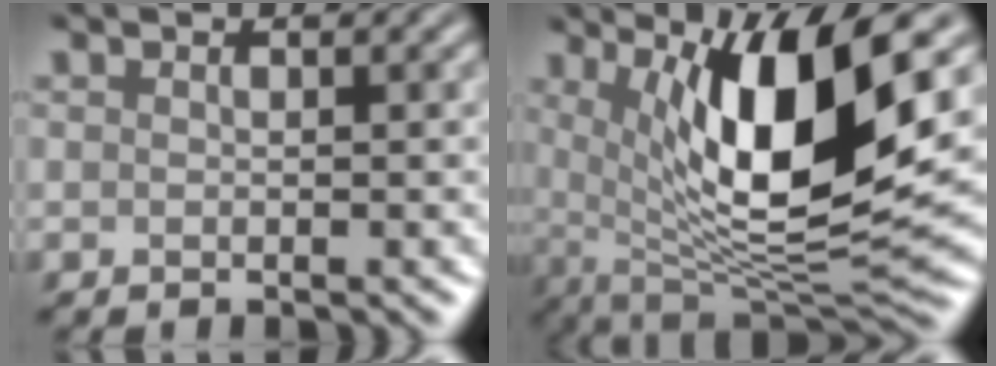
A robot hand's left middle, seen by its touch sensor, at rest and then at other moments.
{"total": 12.1, "force": [3.0, 3.4, 11.2], "torque": [-0.175, -0.011, 0.057]}